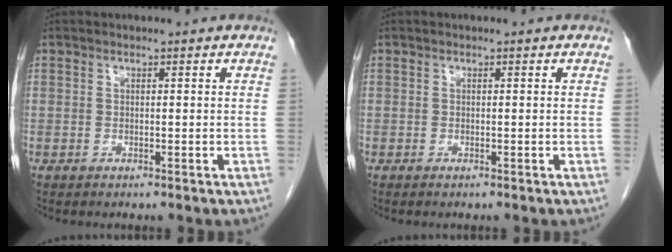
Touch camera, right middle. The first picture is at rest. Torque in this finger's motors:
{"motor_torque": [0.25, -0.71, 0.06, 0.00]}